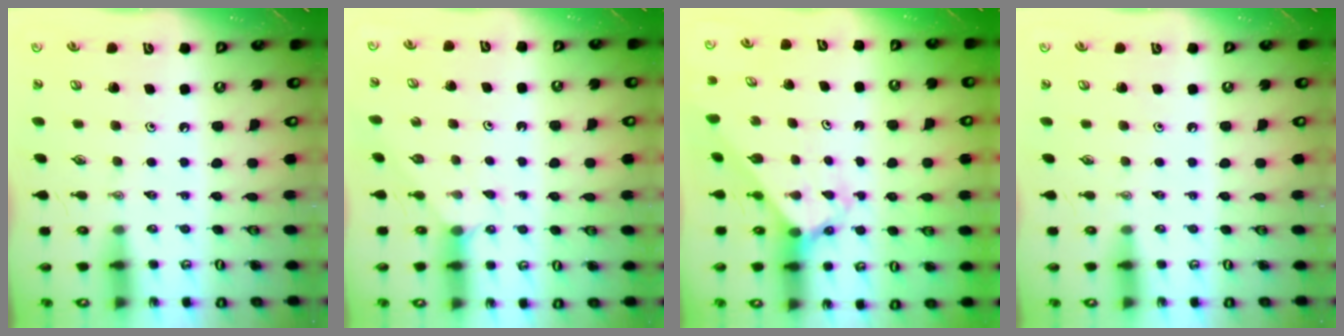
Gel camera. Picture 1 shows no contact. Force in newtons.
{"total": 3.7, "press": 3.7, "slide": 0.4}
{"total": 2.7, "press": 2.7, "slide": 0.1}
{"total": 0.0}